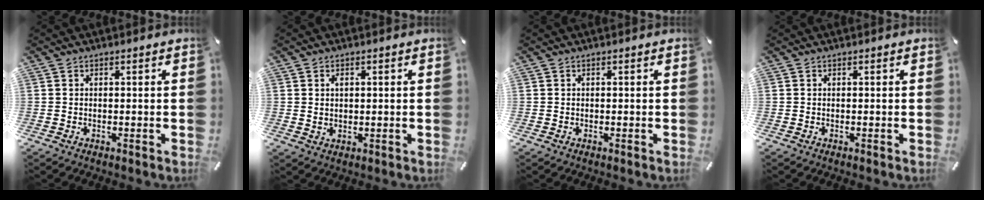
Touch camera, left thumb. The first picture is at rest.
{"total": 1.7, "force": [0.6, 1.2, 1.1], "torque": [-0.025, 0.003, 0.011]}
{"total": 0.0}
{"total": 0.0}